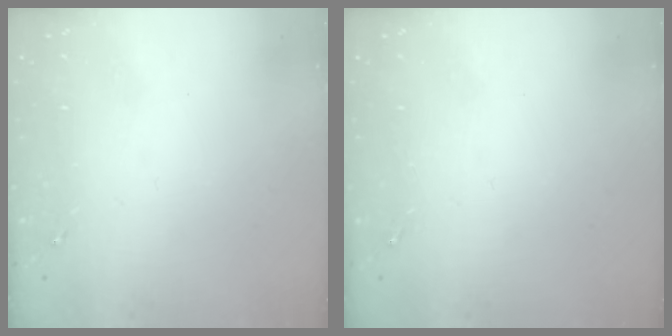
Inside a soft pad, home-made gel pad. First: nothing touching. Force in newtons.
{"total": 0.0}